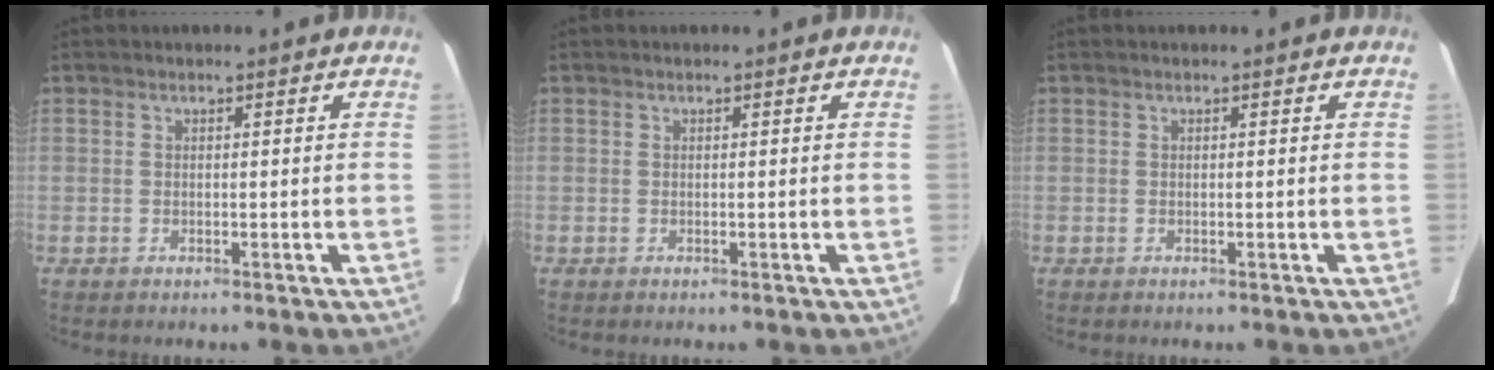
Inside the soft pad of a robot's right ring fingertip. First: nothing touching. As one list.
[{"total": 0.0}, {"total": 0.0}]